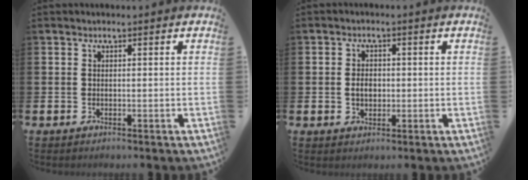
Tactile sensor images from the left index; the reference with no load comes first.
{"total": 2.6, "force": [0.0, 1.8, 1.9], "torque": [-0.015, -0.001, -0.007]}